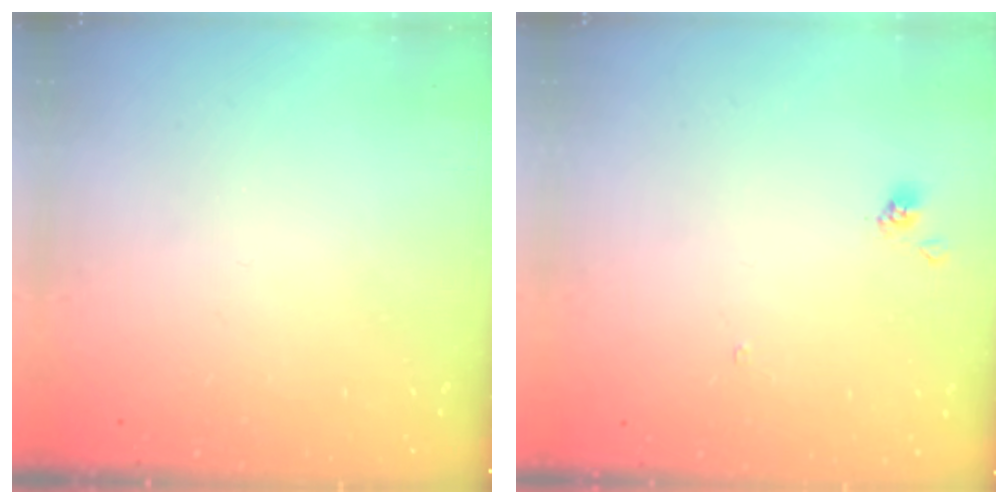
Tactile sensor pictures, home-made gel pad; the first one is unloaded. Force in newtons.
{"total": 1.4, "press": 1.4, "slide": 0.3}